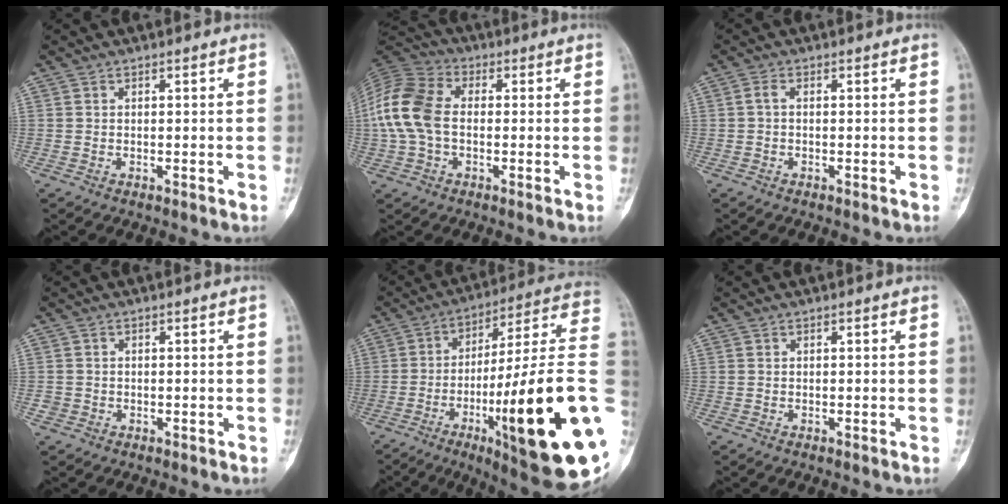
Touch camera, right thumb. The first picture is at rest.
{"total": 12.2, "force": [-0.4, 8.1, 9.2], "torque": [-0.202, 0.028, -0.016]}
{"total": 1.2, "force": [-0.1, 0.6, 1.1], "torque": [-0.021, 0.002, -0.006]}
{"total": 1.1, "force": [-0.3, 1.1, 0.1], "torque": [0.005, 0.005, -0.008]}
{"total": 31.5, "force": [-6.8, 4.4, 30.4], "torque": [-0.404, 0.006, -0.107]}
{"total": 0.0}